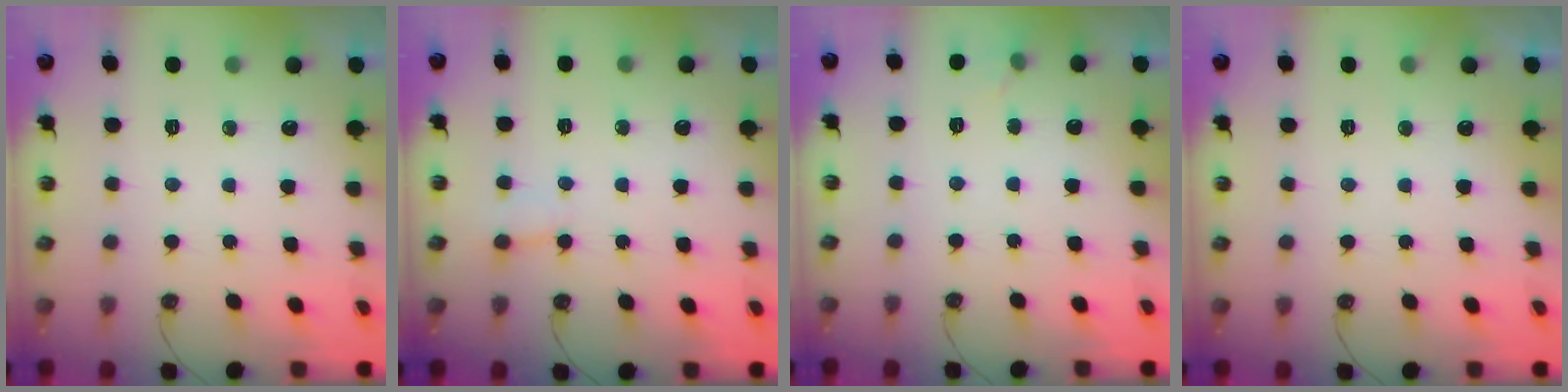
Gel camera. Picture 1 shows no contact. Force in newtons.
{"total": 3.2, "press": 3.2, "slide": 0.3}
{"total": 4.9, "press": 4.8, "slide": 0.5}
{"total": 2.9, "press": 2.9, "slide": 0.2}